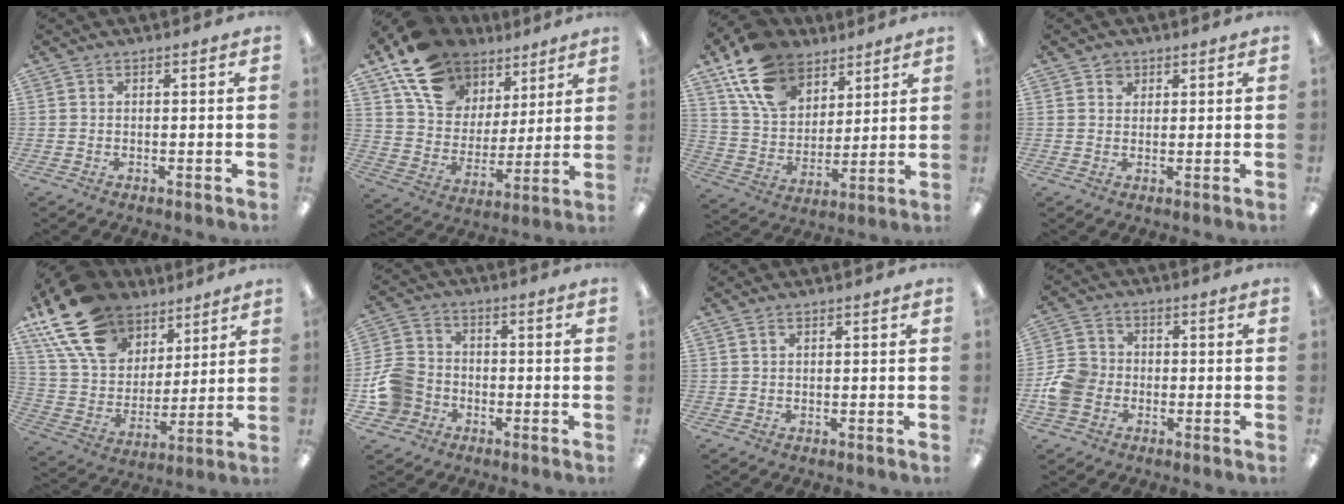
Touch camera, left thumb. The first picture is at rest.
{"total": 17.3, "force": [11.2, 11.3, 6.8], "torque": [-0.128, -0.059, 0.210]}
{"total": 17.0, "force": [10.8, 10.8, 7.4], "torque": [-0.144, -0.046, 0.206]}
{"total": 2.7, "force": [1.6, 2.0, 0.6], "torque": [0.001, -0.006, 0.027]}
{"total": 21.4, "force": [13.5, 13.4, 9.9], "torque": [-0.198, -0.057, 0.256]}
{"total": 10.3, "force": [-3.5, 8.6, 4.6], "torque": [-0.117, 0.037, -0.064]}
{"total": 1.0, "force": [0.6, 0.5, 0.7], "torque": [-0.015, 0.004, 0.010]}
{"total": 7.9, "force": [-1.9, 6.7, 3.7], "torque": [-0.076, 0.021, -0.033]}